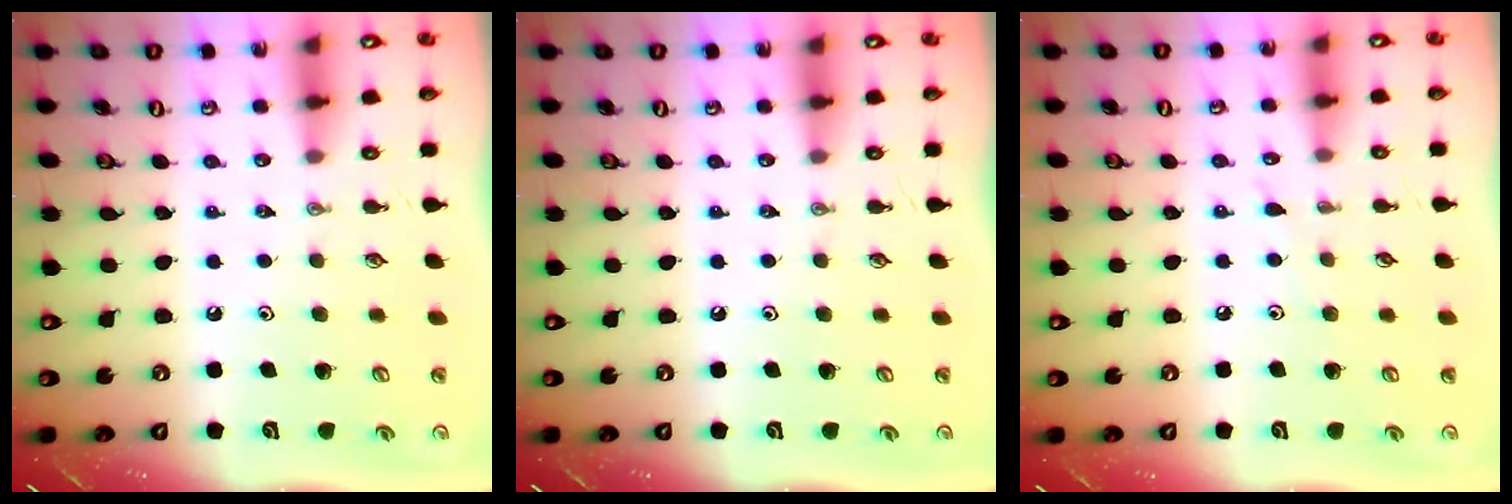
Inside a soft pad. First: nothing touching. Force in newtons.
{"total": 0.0}
{"total": 3.4, "press": 3.4, "slide": 0.4}